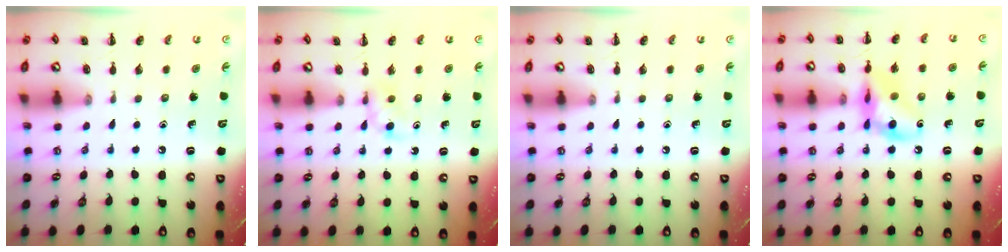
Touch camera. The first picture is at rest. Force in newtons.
{"total": 3.1, "press": 2.8, "slide": 1.2}
{"total": 0.0}
{"total": 12.5, "press": 12.4, "slide": 1.8}